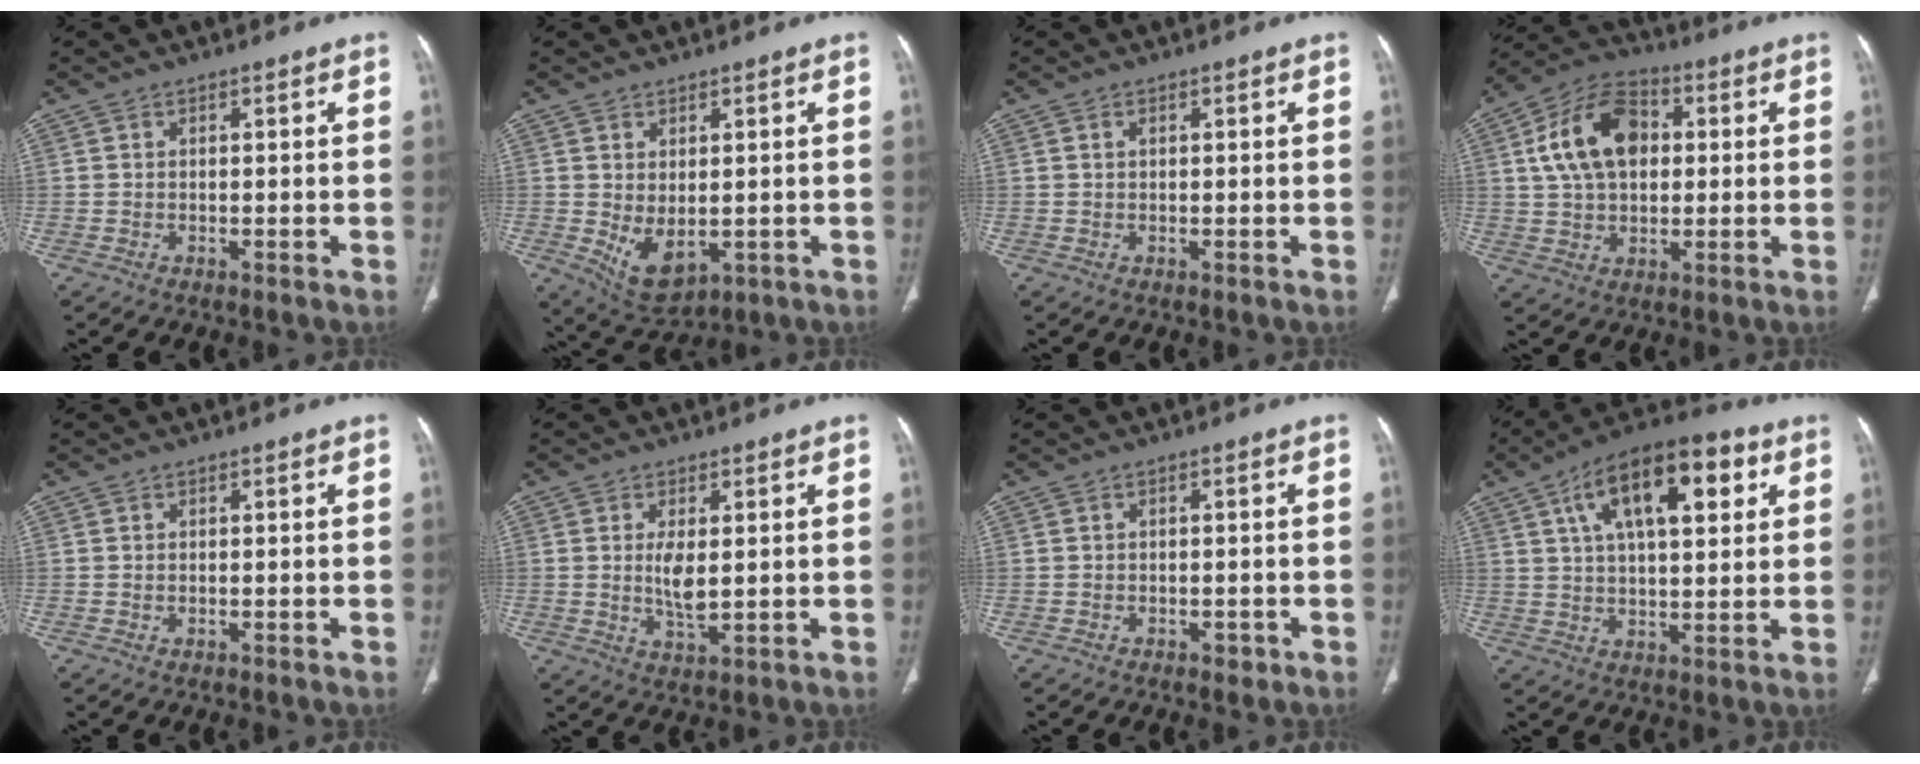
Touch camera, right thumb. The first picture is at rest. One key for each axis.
{"total": 7.2, "fx": -0.7, "fy": 4.1, "fz": 5.9, "tx": -0.089, "ty": -0.010, "tz": 0.012}
{"total": 0.6, "fx": 0.3, "fy": 0.3, "fz": 0.4, "tx": -0.009, "ty": 0.003, "tz": 0.005}
{"total": 15.2, "fx": 3.0, "fy": 10.0, "fz": 11.0, "tx": -0.178, "ty": 0.016, "tz": 0.046}
{"total": 0.0}
{"total": 5.2, "fx": 0.6, "fy": 2.2, "fz": 4.7, "tx": -0.091, "ty": -0.015, "tz": 0.016}
{"total": 1.3, "fx": -0.7, "fy": 0.9, "fz": 0.6, "tx": -0.005, "ty": 0.003, "tz": -0.008}
{"total": 18.3, "fx": 6.9, "fy": 8.1, "fz": 14.9, "tx": -0.217, "ty": 0.005, "tz": 0.106}